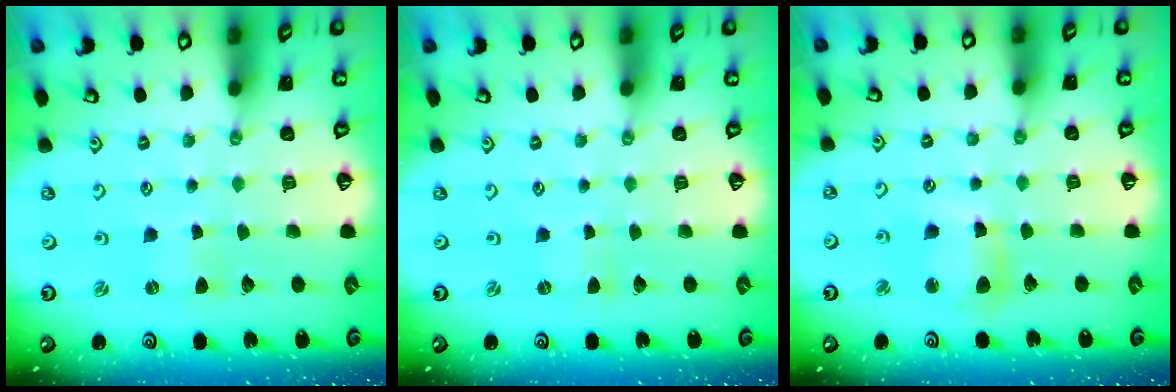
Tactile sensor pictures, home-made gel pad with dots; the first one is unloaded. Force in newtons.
{"total": 0.0}
{"total": 9.0, "press": 8.9, "slide": 1.3}